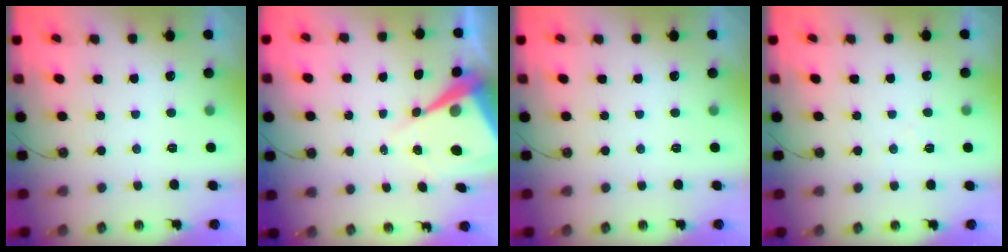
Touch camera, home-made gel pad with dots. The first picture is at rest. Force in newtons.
{"total": 11.8, "press": 11.8, "slide": 1.0}
{"total": 0.0}
{"total": 3.7, "press": 3.7, "slide": 0.5}